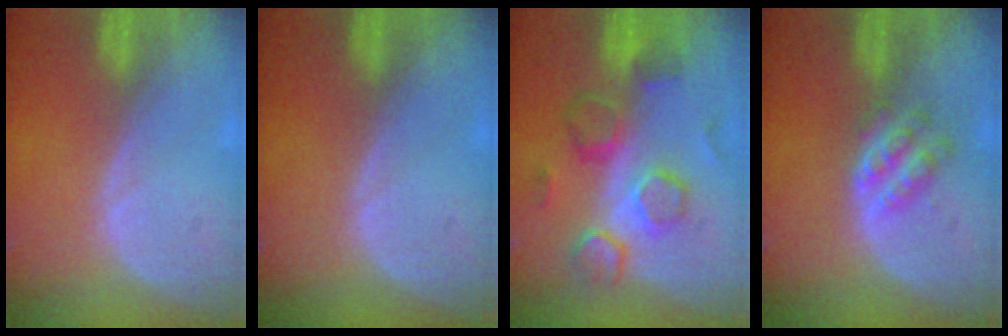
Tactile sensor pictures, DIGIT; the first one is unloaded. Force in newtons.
{"total": 0.0}
{"total": 8.4, "press": 8.3, "slide": 1.4}
{"total": 4.3, "press": 4.3, "slide": 0.6}